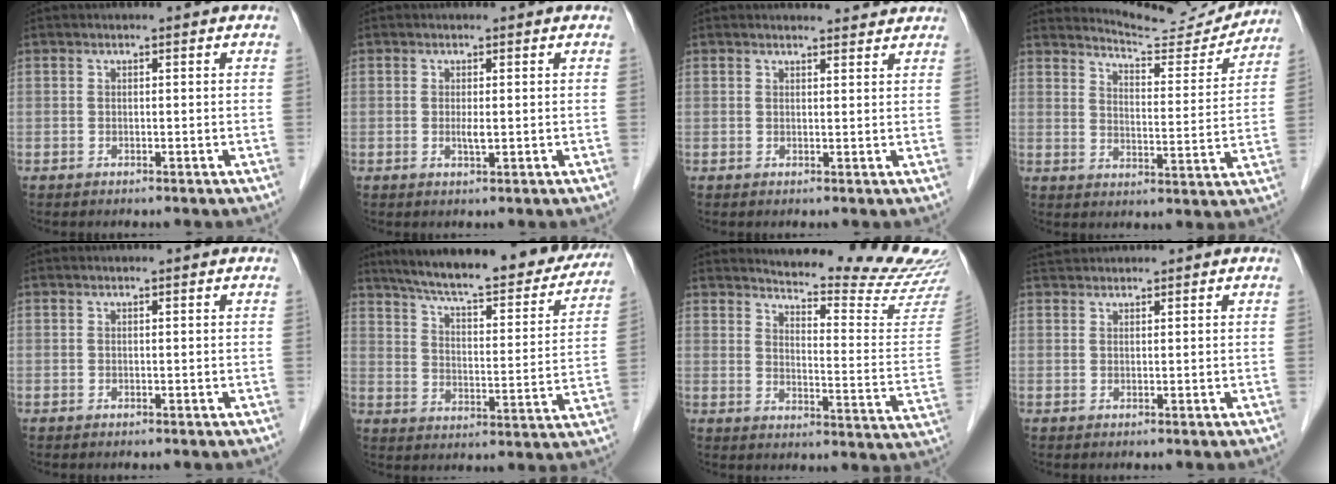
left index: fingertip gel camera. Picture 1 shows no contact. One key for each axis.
{"total": 1.2, "fx": 0.0, "fy": 0.1, "fz": 1.2, "tx": -0.027, "ty": -0.004, "tz": 0.001}
{"total": 3.9, "fx": 3.8, "fy": 0.7, "fz": 0.5, "tx": -0.011, "ty": 0.005, "tz": 0.039}
{"total": 11.7, "fx": 11.7, "fy": 0.5, "fz": 0.8, "tx": -0.014, "ty": -0.027, "tz": 0.154}
{"total": 0.5, "fx": 0.5, "fy": 0.0, "fz": 0.2, "tx": -0.004, "ty": 0.004, "tz": 0.005}
{"total": 26.8, "fx": 22.8, "fy": 5.3, "fz": 13.0, "tx": -0.195, "ty": -0.022, "tz": 0.294}
{"total": 19.0, "fx": 18.5, "fy": -0.8, "fz": 4.3, "tx": -0.069, "ty": -0.136, "tz": 0.213}
{"total": 2.5, "fx": 2.5, "fy": 0.3, "fz": 0.3, "tx": -0.009, "ty": 0.025, "tz": 0.047}